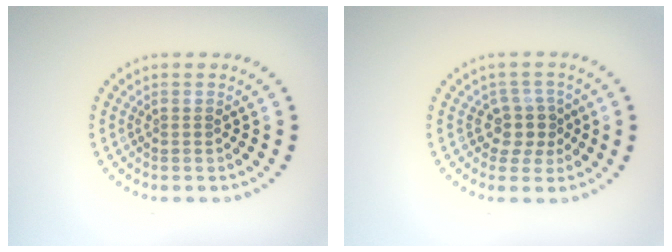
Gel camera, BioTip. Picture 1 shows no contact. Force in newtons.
{"total": 2.5, "press": 2.0, "slide": 1.6}